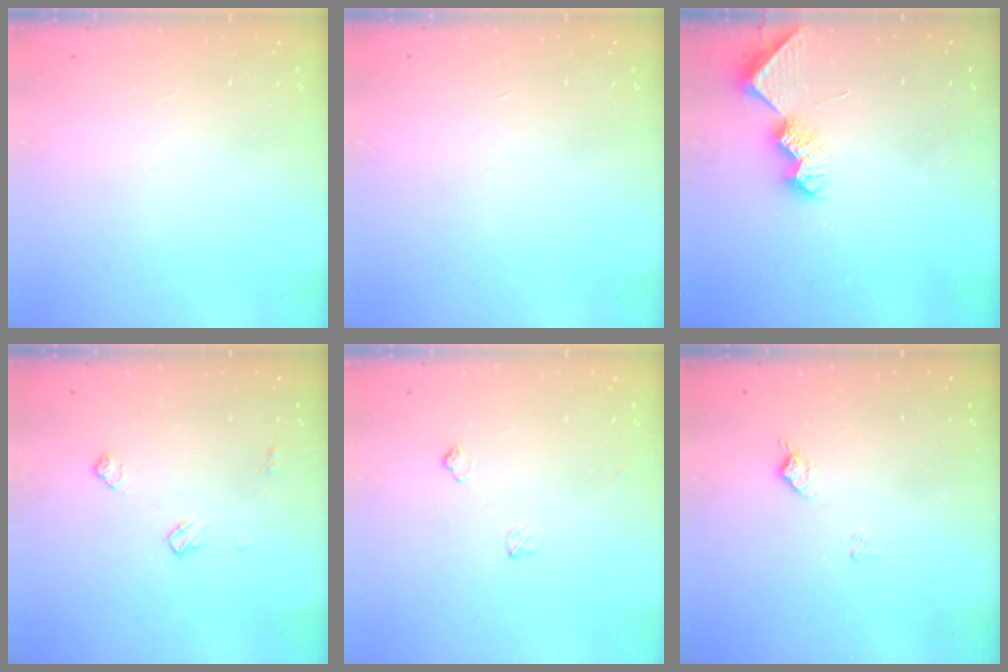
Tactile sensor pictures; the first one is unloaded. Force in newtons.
{"total": 0.0}
{"total": 7.5, "press": 7.5, "slide": 0.6}
{"total": 6.9, "press": 6.9, "slide": 0.7}
{"total": 5.1, "press": 5.0, "slide": 0.7}
{"total": 7.7, "press": 7.6, "slide": 0.8}